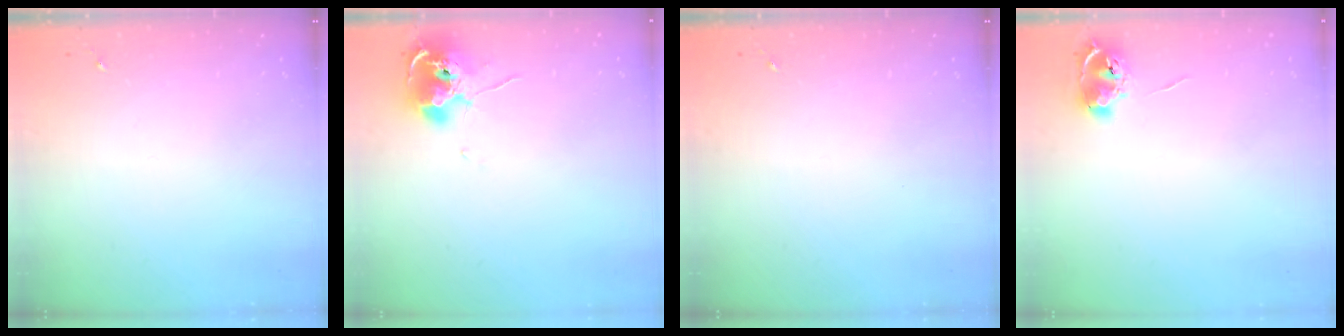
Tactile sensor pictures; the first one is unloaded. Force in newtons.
{"total": 10.4, "press": 10.3, "slide": 1.2}
{"total": 0.0}
{"total": 7.7, "press": 7.7, "slide": 0.7}